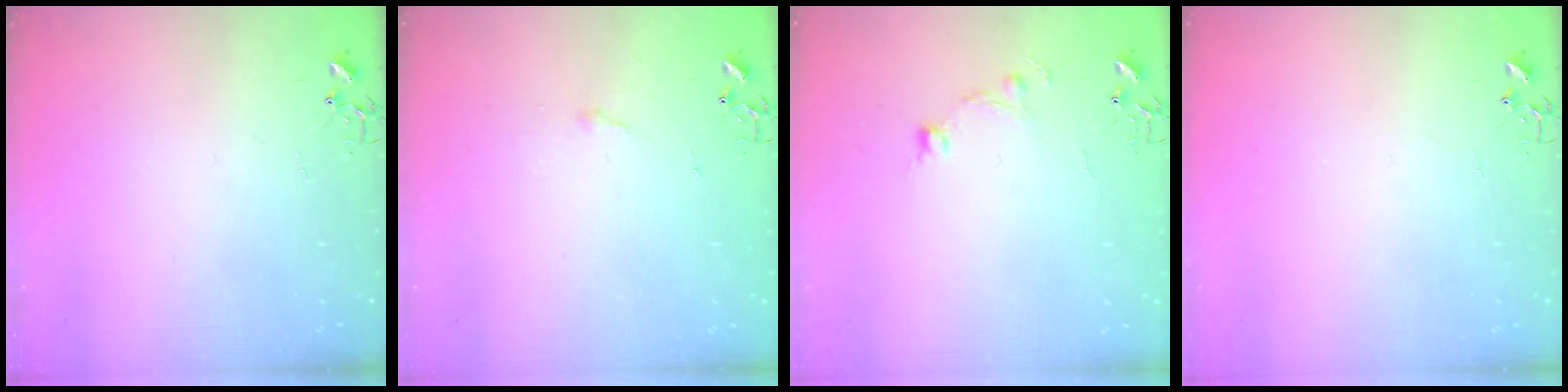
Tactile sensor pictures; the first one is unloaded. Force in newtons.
{"total": 2.9, "press": 2.9, "slide": 0.5}
{"total": 9.6, "press": 9.6, "slide": 0.8}
{"total": 0.0}